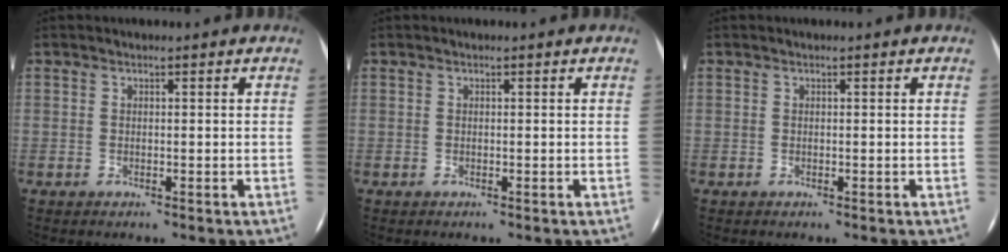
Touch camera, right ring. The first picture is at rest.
{"total": 0.0}
{"total": 0.0}